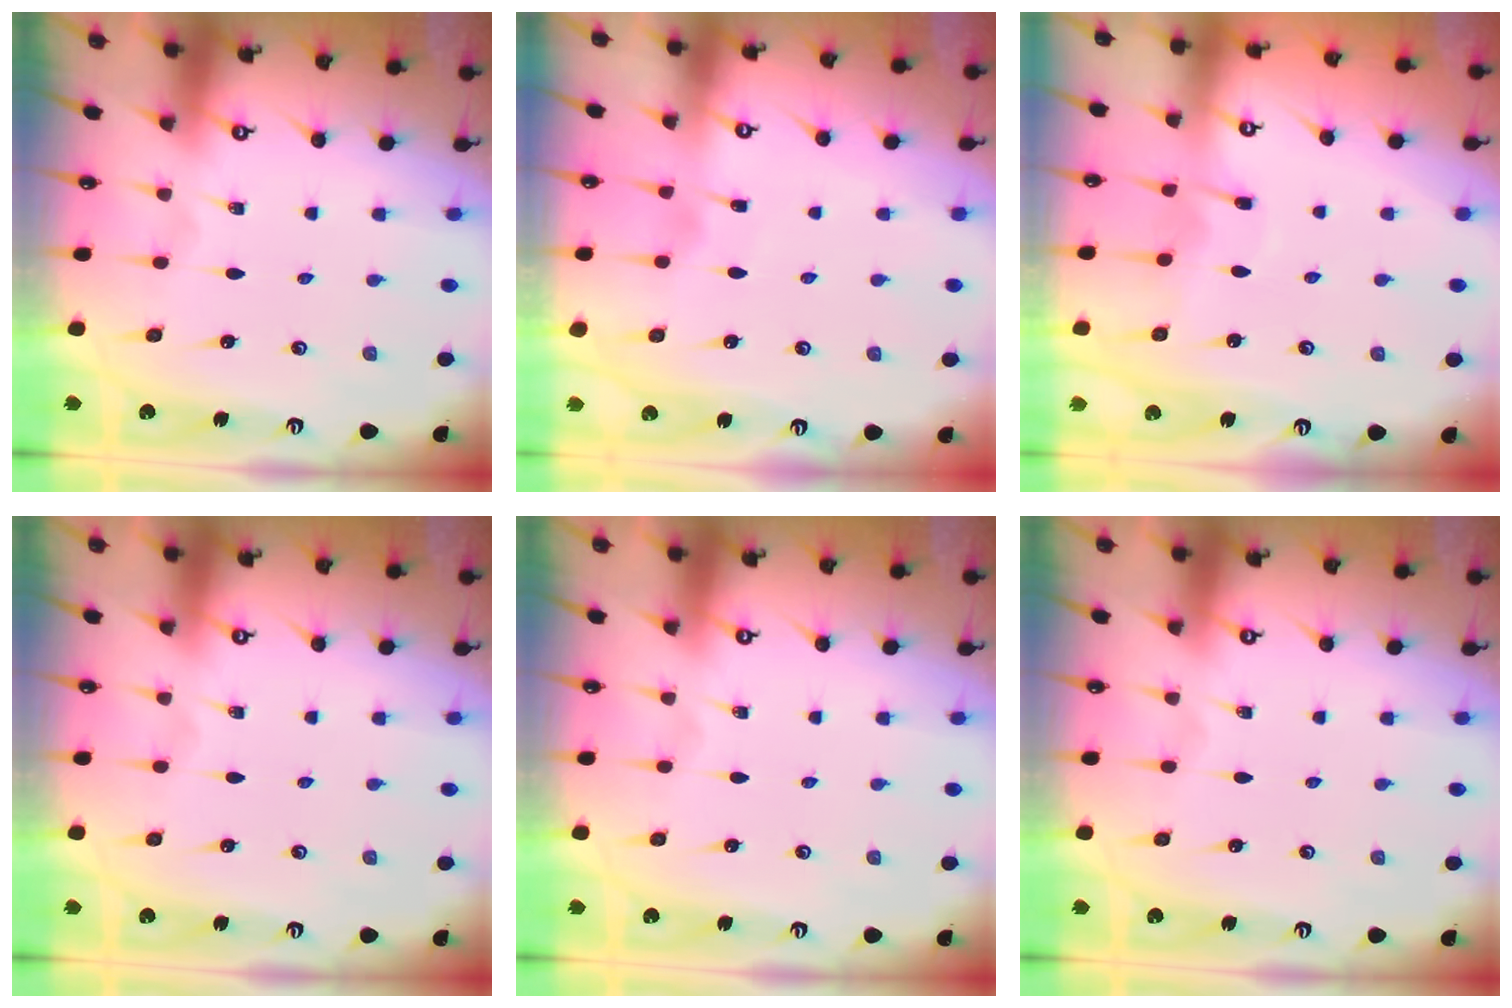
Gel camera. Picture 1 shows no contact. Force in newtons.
{"total": 2.2, "press": 2.1, "slide": 0.3}
{"total": 2.9, "press": 2.9, "slide": 0.4}
{"total": 0.0}
{"total": 0.0}
{"total": 0.0}